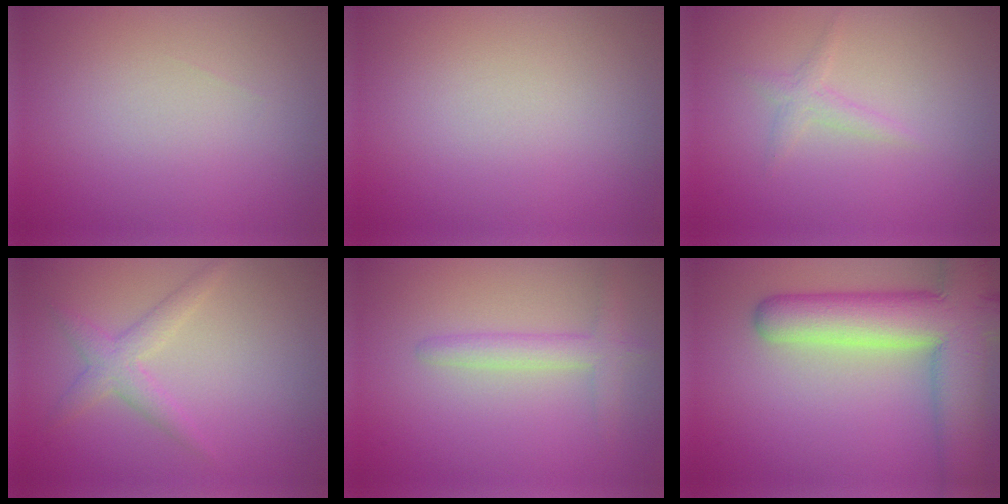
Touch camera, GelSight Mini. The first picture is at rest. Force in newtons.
{"total": 0.0}
{"total": 1.3, "press": 1.3, "slide": 0.1}
{"total": 2.4, "press": 2.4, "slide": 0.0}
{"total": 2.3, "press": 2.3, "slide": 0.2}
{"total": 10.9, "press": 10.8, "slide": 0.7}